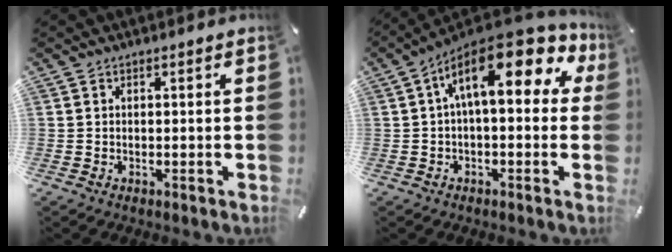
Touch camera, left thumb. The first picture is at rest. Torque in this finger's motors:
{"motor_torque": [0.59, 1.41, 1.65, -1.12, 0.24]}